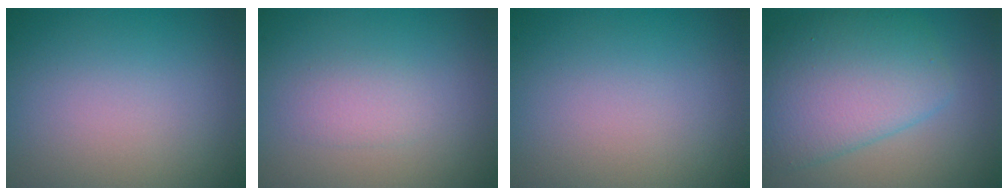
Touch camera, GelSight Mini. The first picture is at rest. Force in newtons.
{"total": 1.2, "press": 1.2, "slide": 0.3}
{"total": 0.0}
{"total": 6.7, "press": 6.7, "slide": 0.1}